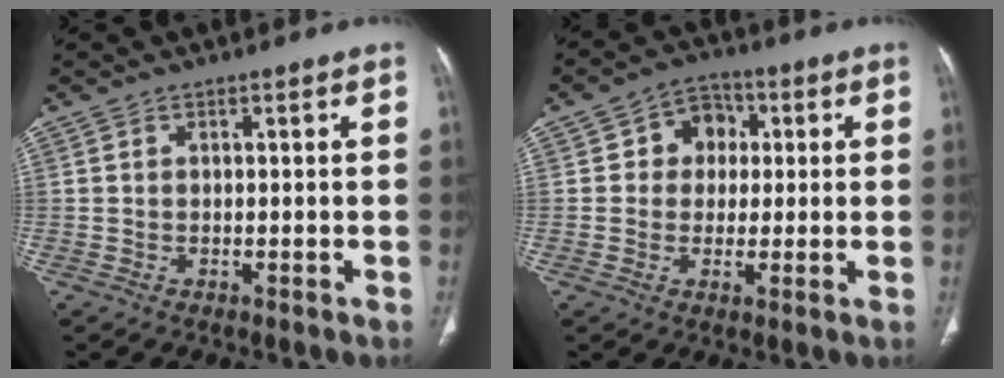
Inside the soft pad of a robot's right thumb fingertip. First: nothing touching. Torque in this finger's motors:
{"motor_torque": [-0.42, 0.16, -0.05, -0.06, 0.06]}